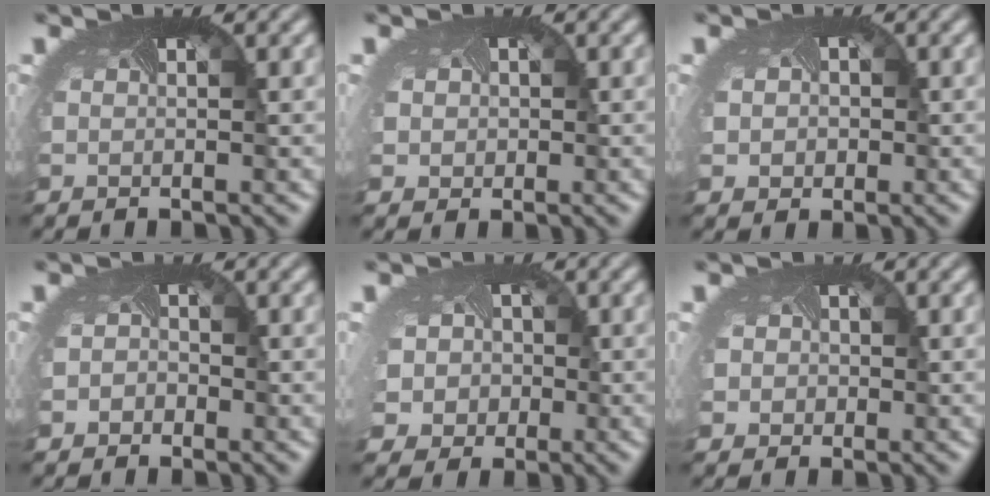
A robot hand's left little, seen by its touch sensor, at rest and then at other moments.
{"total": 1.5, "force": [0.1, 1.5, 0.2], "torque": [-0.007, -0.004, 0.005]}
{"total": 2.2, "force": [0.1, 2.0, 0.9], "torque": [-0.015, -0.002, 0.003]}
{"total": 0.8, "force": [-0.5, 0.6, -0.2], "torque": [0.006, -0.008, -0.011]}
{"total": 6.3, "force": [-1.0, 5.8, 2.3], "torque": [-0.052, -0.014, -0.038]}
{"total": 2.2, "force": [0.0, 2.1, 0.8], "torque": [-0.008, -0.001, -0.008]}